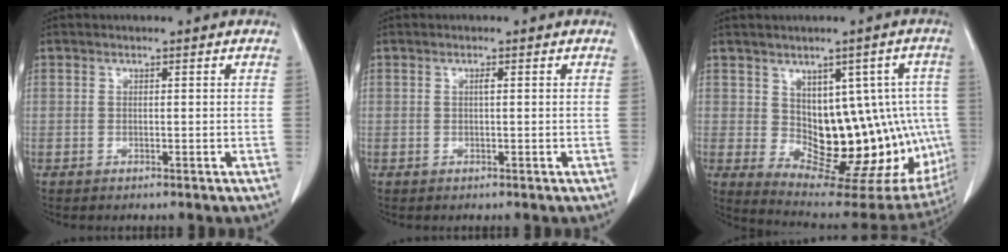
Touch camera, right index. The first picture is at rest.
{"total": 0.6, "force": [0.2, 0.1, 0.6], "torque": [-0.012, 0.001, 0.002]}
{"total": 17.1, "force": [-0.2, 9.0, 14.5], "torque": [-0.162, 0.015, 0.024]}